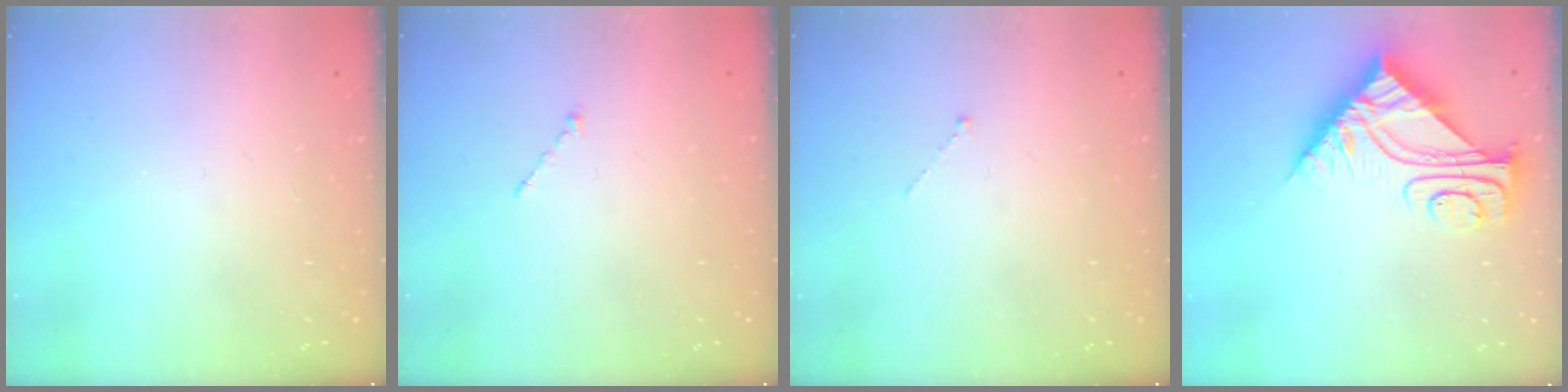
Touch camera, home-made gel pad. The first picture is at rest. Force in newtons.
{"total": 1.0, "press": 0.9, "slide": 0.3}
{"total": 0.0}
{"total": 9.3, "press": 9.2, "slide": 0.9}